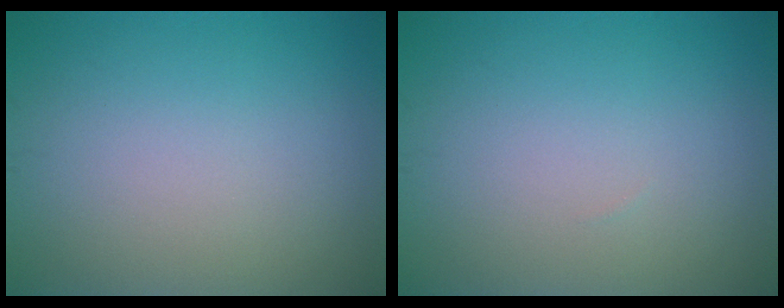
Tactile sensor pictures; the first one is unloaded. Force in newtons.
{"total": 0.0}